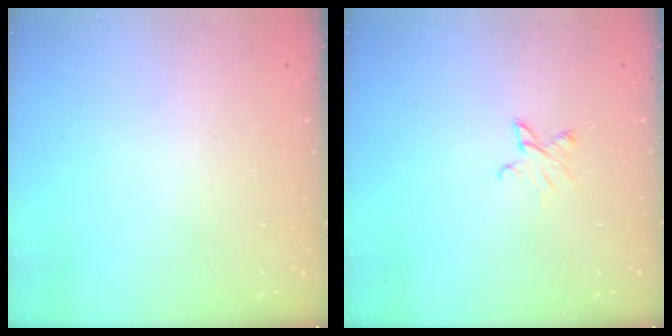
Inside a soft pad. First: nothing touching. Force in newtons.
{"total": 3.2, "press": 3.2, "slide": 0.3}